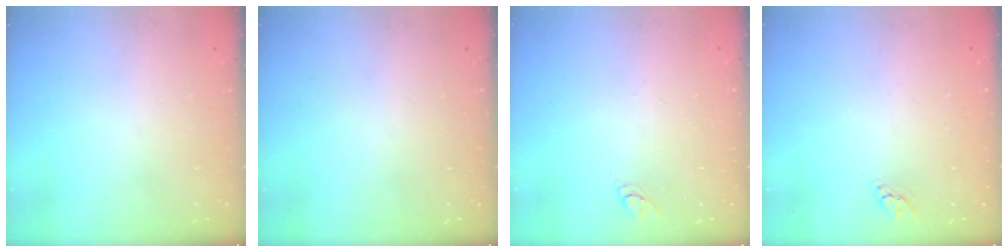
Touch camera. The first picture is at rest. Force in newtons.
{"total": 0.0}
{"total": 2.8, "press": 2.8, "slide": 0.3}
{"total": 2.9, "press": 2.9, "slide": 0.2}